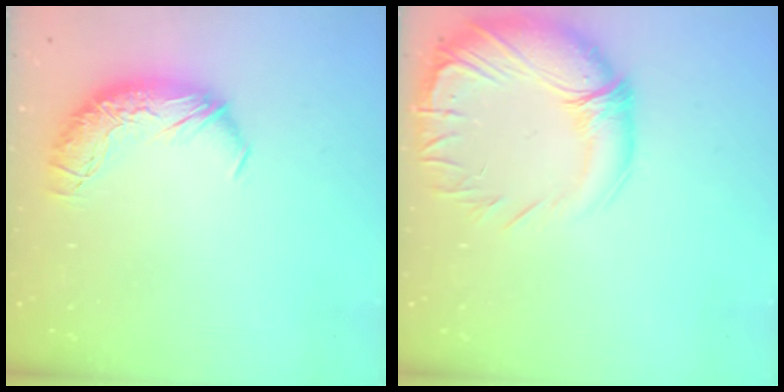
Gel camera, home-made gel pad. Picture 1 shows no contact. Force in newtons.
{"total": 4.8, "press": 3.8, "slide": 2.8}